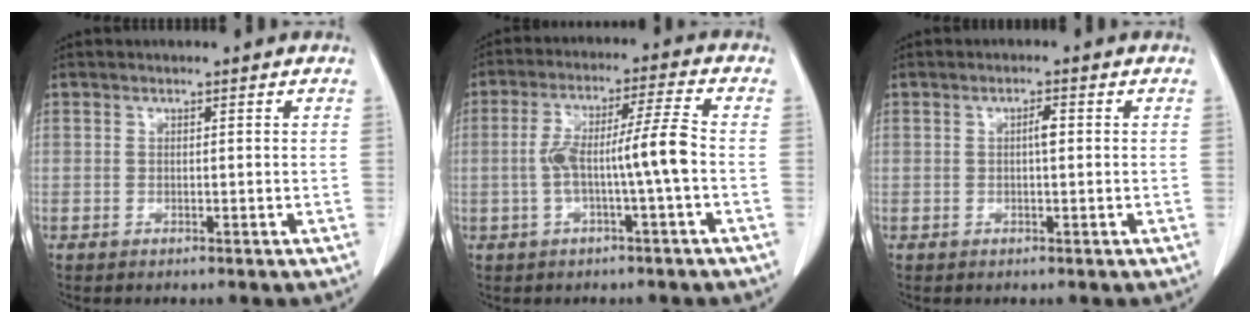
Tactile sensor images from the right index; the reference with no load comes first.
{"total": 8.6, "force": [-1.6, -0.3, 8.5], "torque": [-0.160, 0.022, -0.027]}
{"total": 1.7, "force": [0.2, 0.3, 1.6], "torque": [-0.028, 0.004, 0.002]}